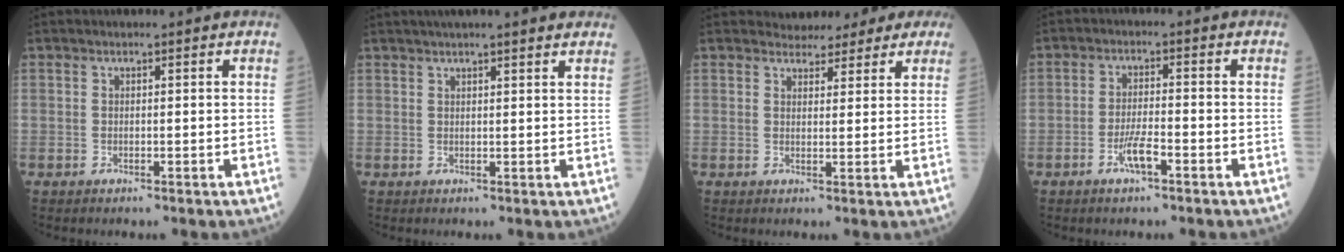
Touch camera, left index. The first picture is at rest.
{"total": 9.2, "force": [7.8, 0.8, 4.8], "torque": [-0.064, 0.031, 0.094]}
{"total": 6.9, "force": [6.1, 2.9, 1.4], "torque": [-0.007, 0.010, 0.062]}
{"total": 3.8, "force": [-2.1, 0.5, 3.1], "torque": [-0.064, -0.001, -0.041]}